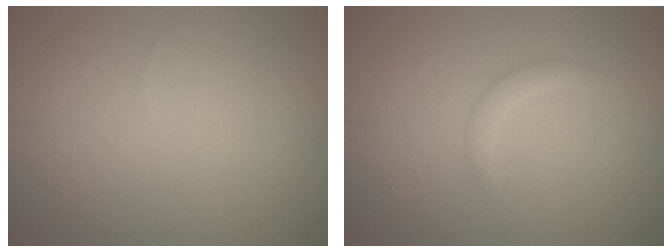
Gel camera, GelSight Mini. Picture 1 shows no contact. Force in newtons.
{"total": 1.2, "press": 1.2, "slide": 0.1}